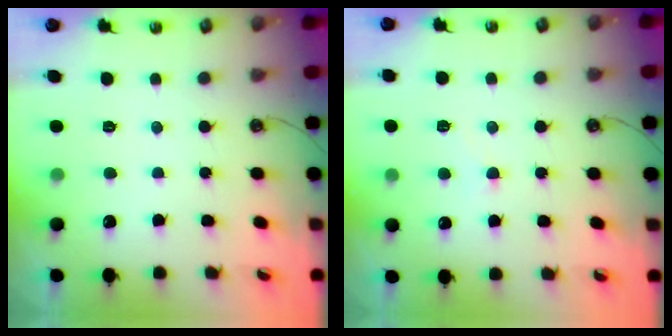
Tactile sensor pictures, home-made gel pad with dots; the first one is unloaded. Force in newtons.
{"total": 4.1, "press": 4.1, "slide": 0.6}